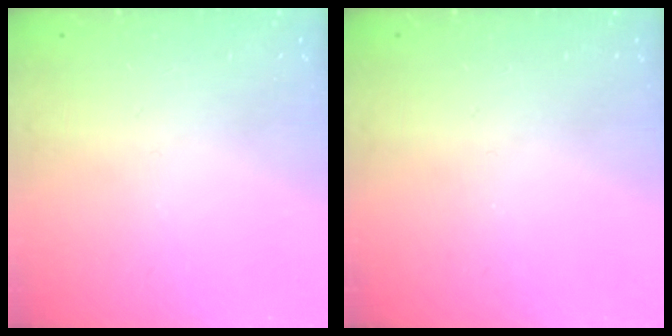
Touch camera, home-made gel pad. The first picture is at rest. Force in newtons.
{"total": 0.0}